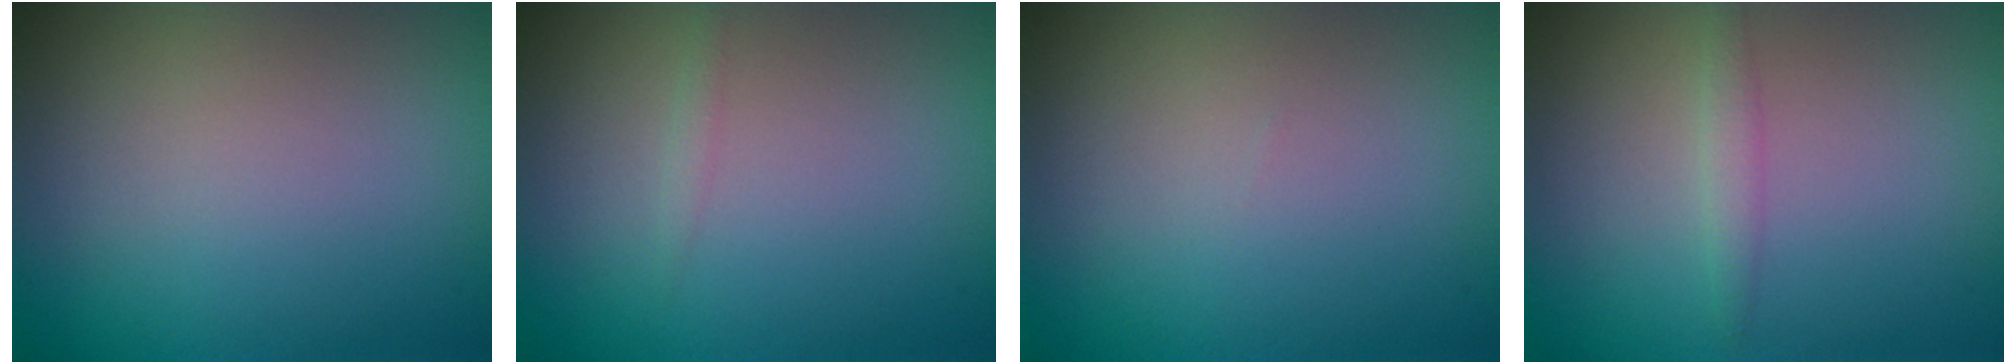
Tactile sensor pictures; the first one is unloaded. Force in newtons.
{"total": 0.6, "press": 0.6, "slide": 0.0}
{"total": 0.0}
{"total": 1.3, "press": 1.3, "slide": 0.0}